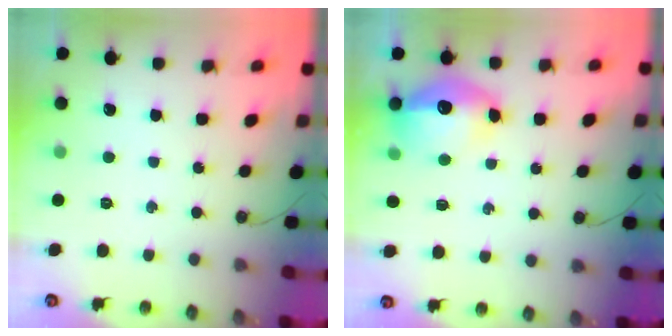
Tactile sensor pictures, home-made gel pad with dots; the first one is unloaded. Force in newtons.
{"total": 13.7, "press": 13.6, "slide": 1.2}